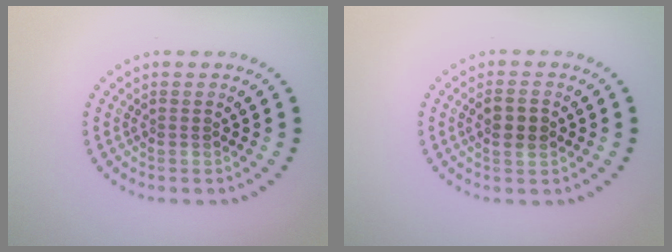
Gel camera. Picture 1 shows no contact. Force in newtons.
{"total": 2.1, "press": 2.0, "slide": 0.2}